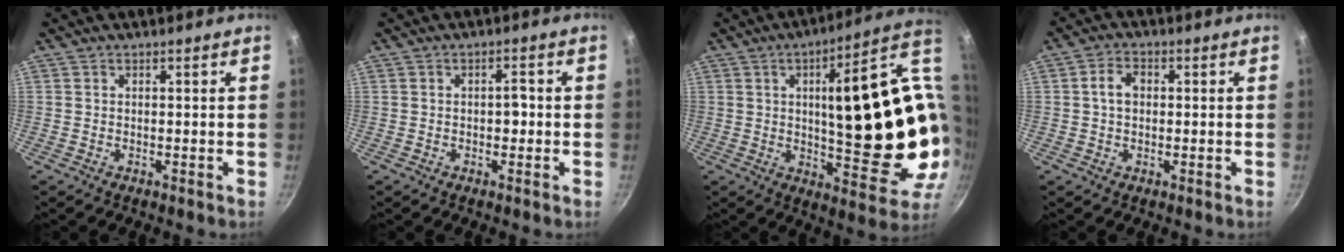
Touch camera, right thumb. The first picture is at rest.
{"total": 2.4, "force": [-0.3, 1.4, 1.9], "torque": [-0.018, 0.010, -0.004]}
{"total": 26.9, "force": [3.3, 9.2, 25.0], "torque": [-0.318, -0.015, 0.066]}
{"total": 4.0, "force": [0.3, 2.9, 2.8], "torque": [-0.039, 0.013, 0.000]}